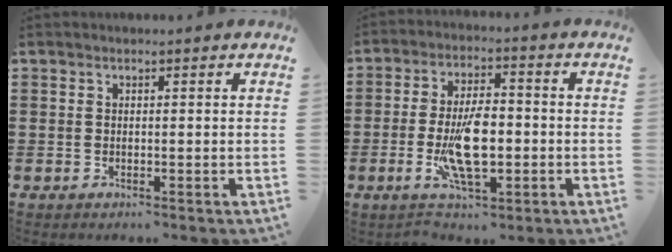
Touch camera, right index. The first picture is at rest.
{"total": 11.3, "force": [-2.1, 5.2, 9.8], "torque": [-0.193, -0.009, -0.036]}